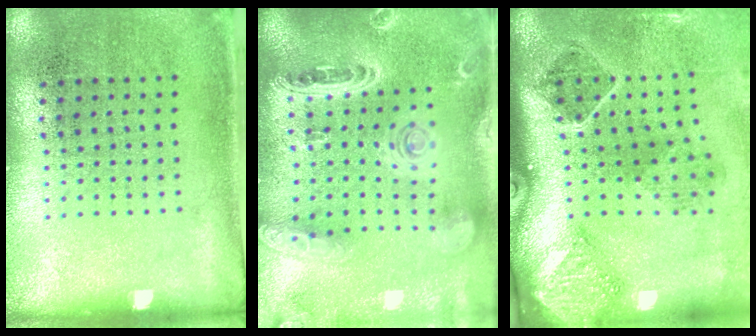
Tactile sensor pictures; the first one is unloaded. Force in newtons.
{"total": 3.0, "press": 2.5, "slide": 1.6}
{"total": 3.0, "press": 1.9, "slide": 2.3}